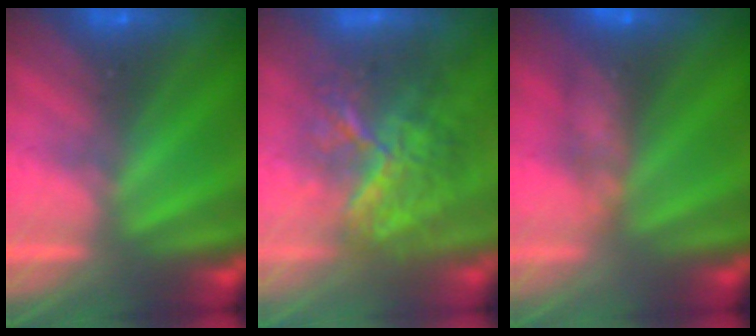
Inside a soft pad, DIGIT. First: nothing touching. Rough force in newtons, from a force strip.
{"total": 7.5}
{"total": 7.3}